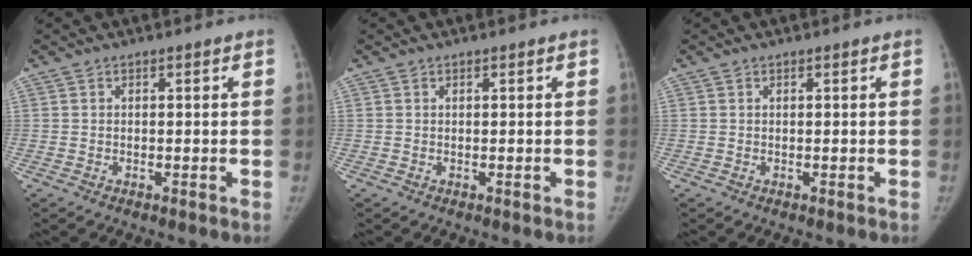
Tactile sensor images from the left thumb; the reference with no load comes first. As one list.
[{"total": 0.0}, {"total": 0.0}]